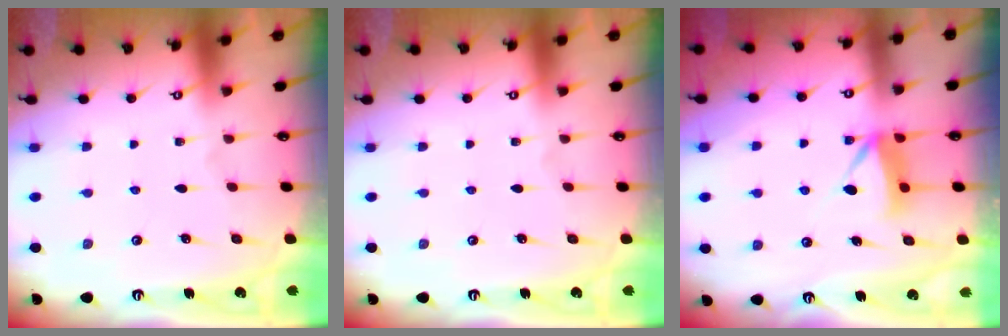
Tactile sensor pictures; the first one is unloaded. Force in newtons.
{"total": 0.0}
{"total": 7.5, "press": 7.4, "slide": 1.1}